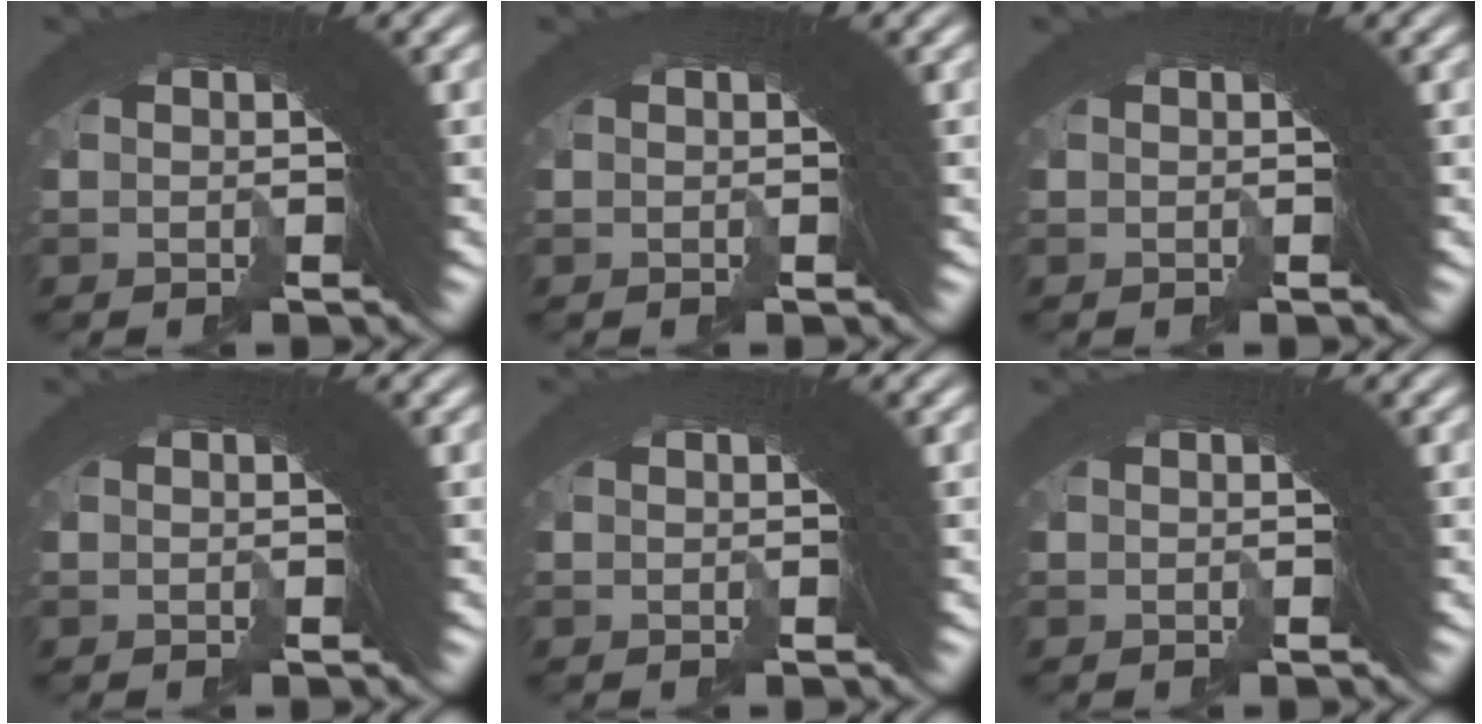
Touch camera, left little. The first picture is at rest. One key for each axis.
{"total": 0.0}
{"total": 0.0}
{"total": 0.0}
{"total": 0.0}
{"total": 0.0}